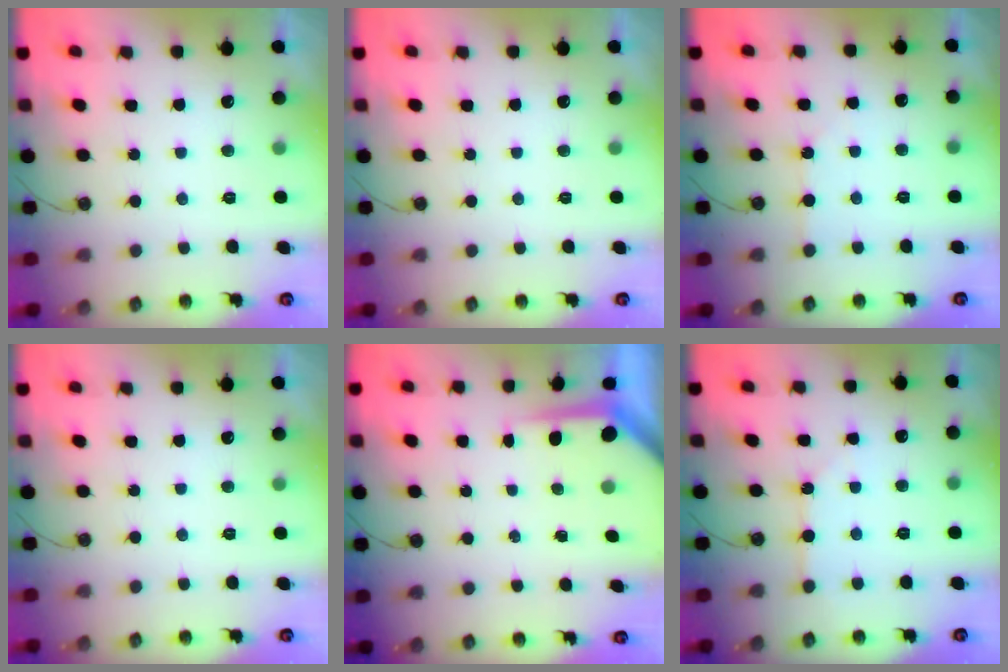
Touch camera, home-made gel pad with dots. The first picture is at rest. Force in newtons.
{"total": 0.0}
{"total": 1.6, "press": 1.6, "slide": 0.3}
{"total": 0.0}
{"total": 4.6, "press": 4.6, "slide": 0.3}
{"total": 2.6, "press": 2.5, "slide": 0.4}